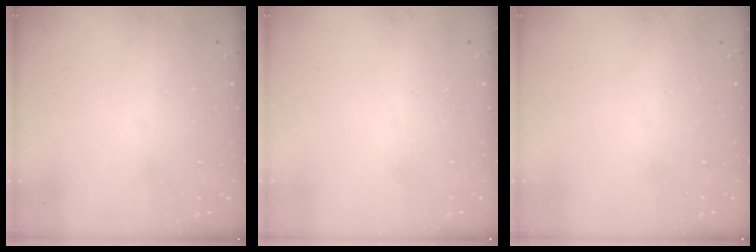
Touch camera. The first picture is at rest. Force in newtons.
{"total": 0.0}
{"total": 0.0}